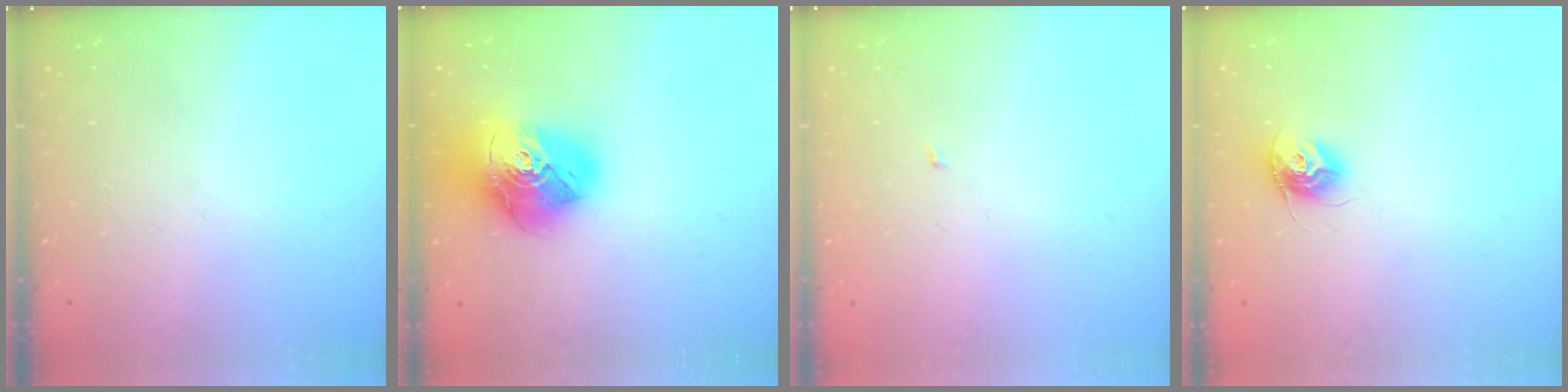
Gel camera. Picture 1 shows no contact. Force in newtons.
{"total": 19.4, "press": 19.3, "slide": 2.3}
{"total": 1.8, "press": 1.8, "slide": 0.2}
{"total": 10.6, "press": 10.6, "slide": 0.7}